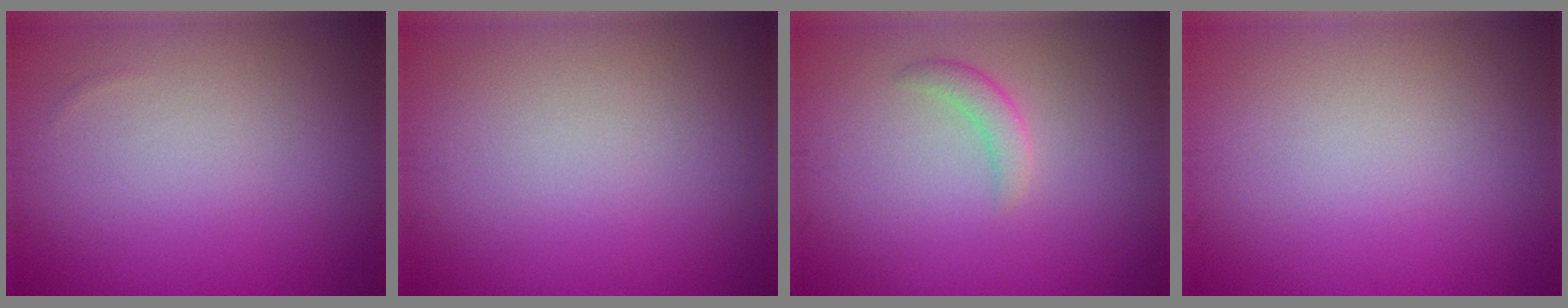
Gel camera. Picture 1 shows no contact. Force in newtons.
{"total": 0.0}
{"total": 1.5, "press": 1.5, "slide": 0.1}
{"total": 0.0}